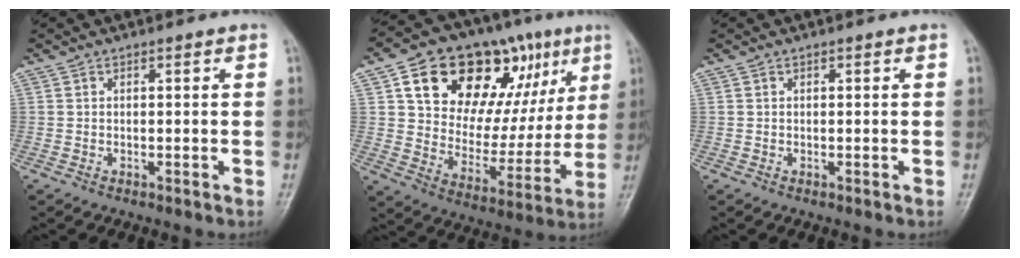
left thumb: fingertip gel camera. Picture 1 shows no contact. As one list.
[{"total": 25.3, "force": [11.2, 14.4, 17.6], "torque": [-0.211, -0.005, 0.181]}, {"total": 0.0}]